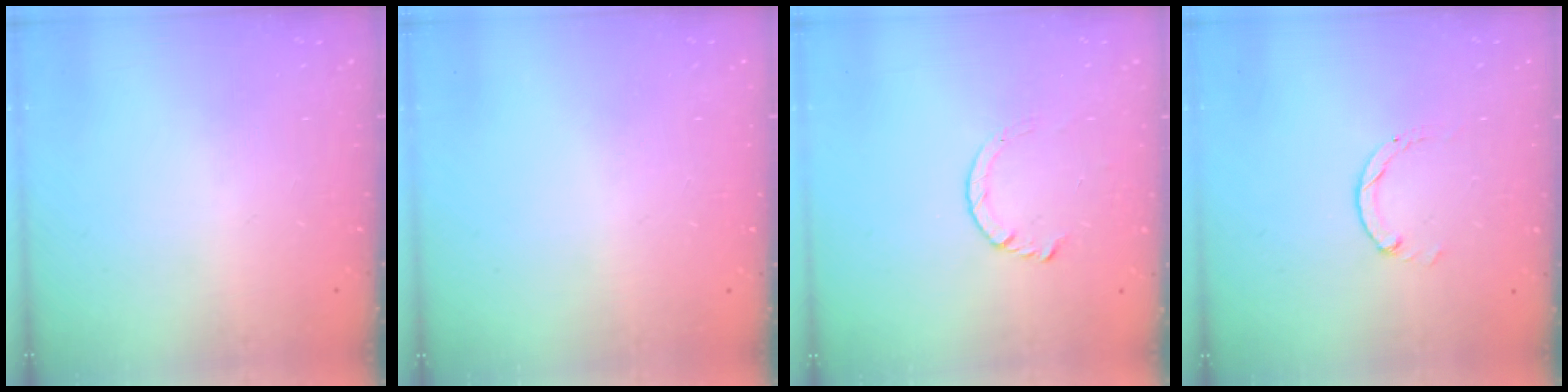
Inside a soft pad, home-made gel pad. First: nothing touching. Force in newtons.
{"total": 2.2, "press": 2.2, "slide": 0.1}
{"total": 3.6, "press": 3.5, "slide": 0.4}
{"total": 0.0}